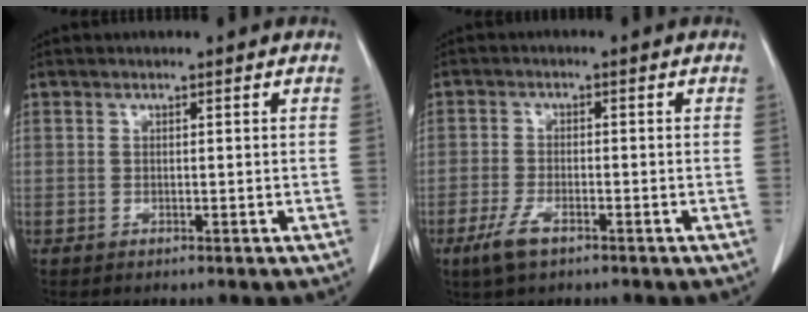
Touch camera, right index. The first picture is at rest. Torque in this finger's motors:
{"motor_torque": [0.36, -0.21, -0.09, 0.00]}